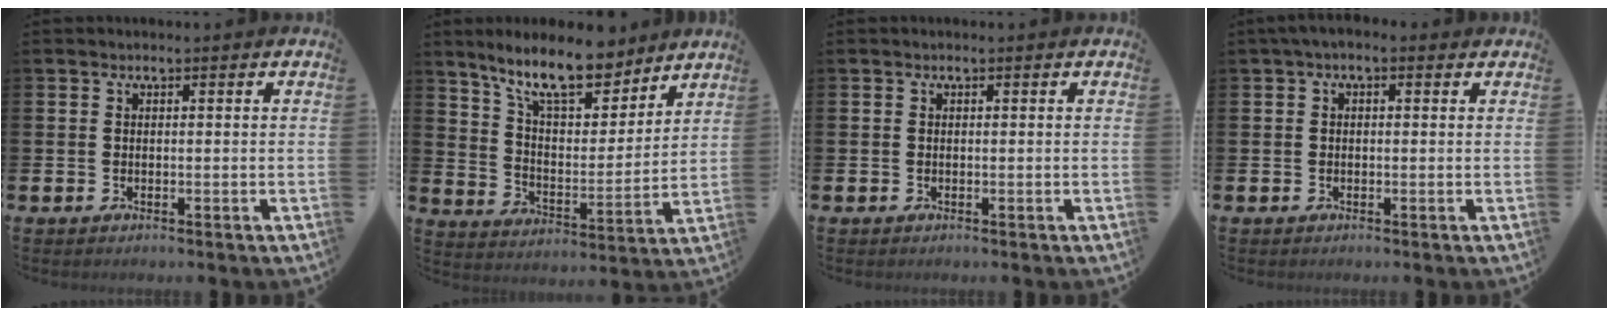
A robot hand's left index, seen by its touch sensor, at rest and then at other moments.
{"total": 12.0, "force": [10.0, 3.5, 5.6], "torque": [-0.127, -0.052, 0.177]}
{"total": 0.0}
{"total": 1.2, "force": [0.1, 0.8, 1.0], "torque": [-0.017, 0.009, 0.000]}